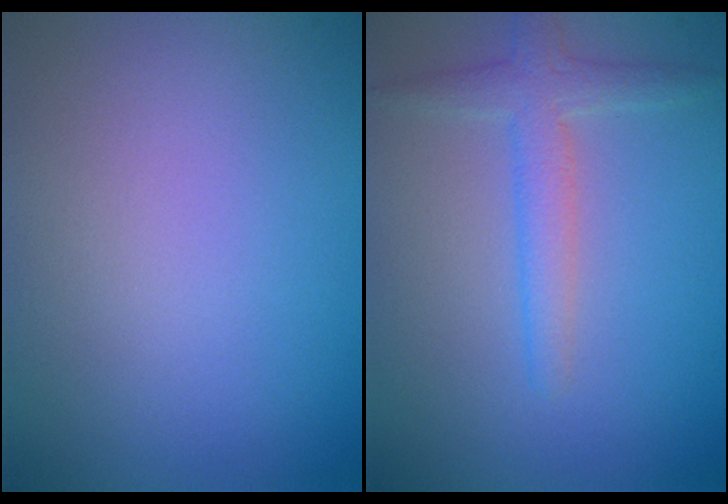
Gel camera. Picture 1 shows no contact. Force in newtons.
{"total": 2.7, "press": 2.7, "slide": 0.1}